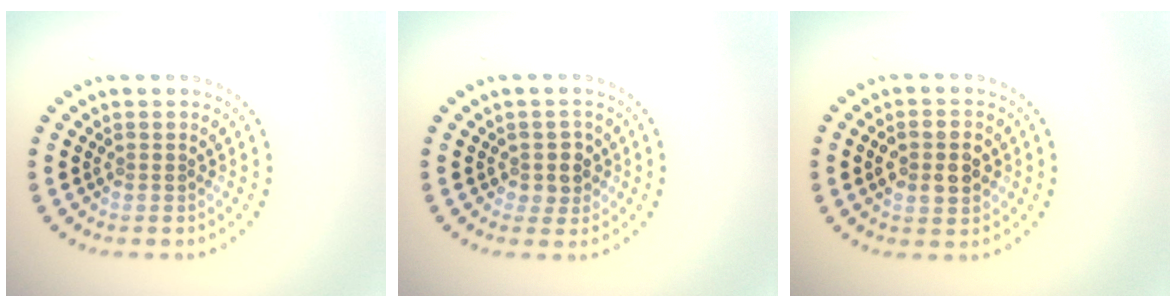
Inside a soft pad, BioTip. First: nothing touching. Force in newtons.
{"total": 1.8, "press": 1.7, "slide": 0.8}
{"total": 3.8, "press": 3.8, "slide": 0.1}